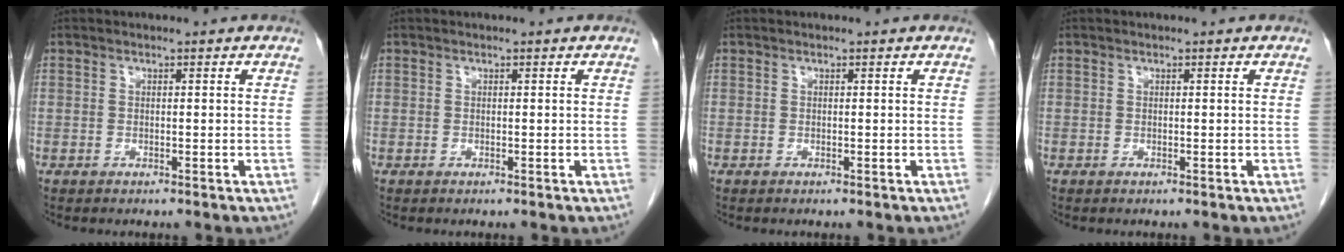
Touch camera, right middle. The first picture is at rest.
{"total": 0.0}
{"total": 0.0}
{"total": 0.0}